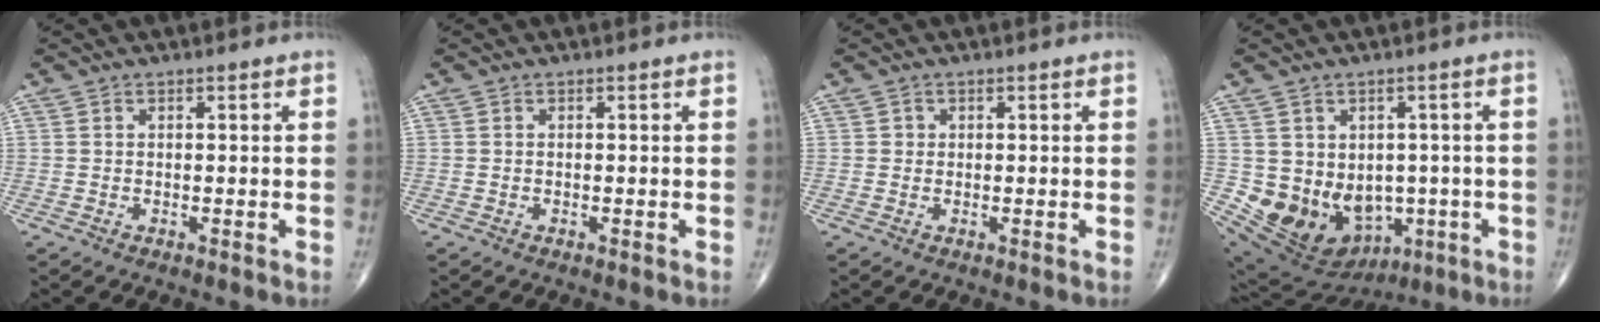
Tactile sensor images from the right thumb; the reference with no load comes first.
{"total": 0.0}
{"total": 0.8, "force": [0.1, 0.8, 0.1], "torque": [0.003, 0.002, 0.001]}
{"total": 14.8, "force": [-2.4, 12.0, 8.3], "torque": [-0.115, 0.011, -0.001]}